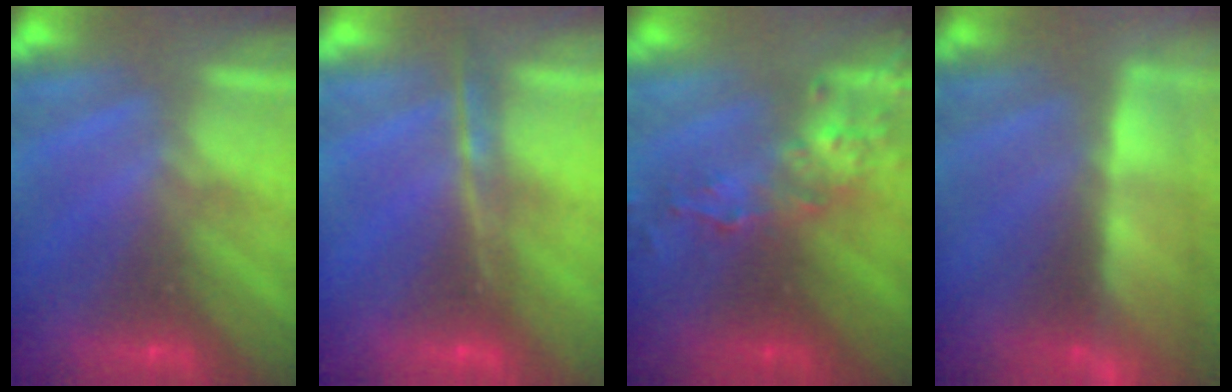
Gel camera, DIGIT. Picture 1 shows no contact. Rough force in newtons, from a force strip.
{"total": 4.8}
{"total": 6.7}
{"total": 9.1}